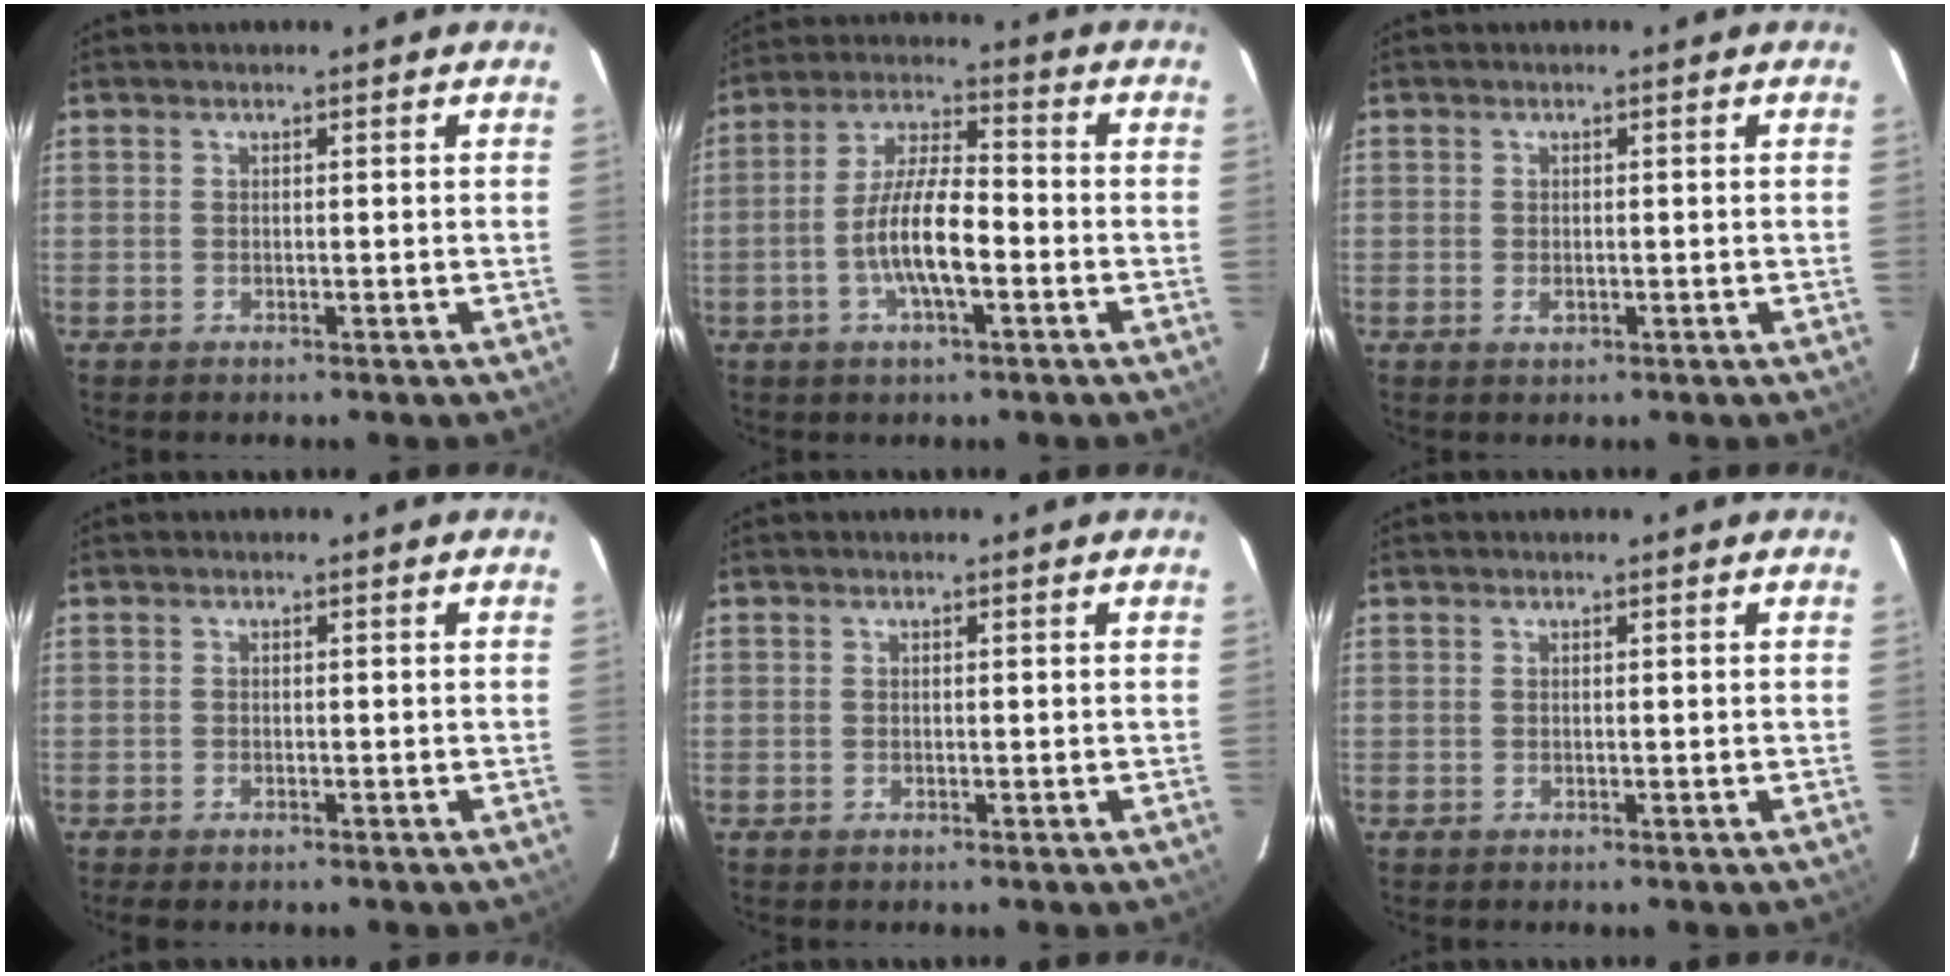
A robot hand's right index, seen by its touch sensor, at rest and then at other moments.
{"total": 10.8, "force": [-3.3, 2.9, 9.9], "torque": [-0.197, 0.002, -0.063]}
{"total": 1.3, "force": [-0.4, 1.0, 0.8], "torque": [-0.015, -0.001, -0.006]}
{"total": 2.1, "force": [-1.6, 0.9, 0.9], "torque": [-0.024, -0.006, -0.029]}
{"total": 0.0}
{"total": 0.0}